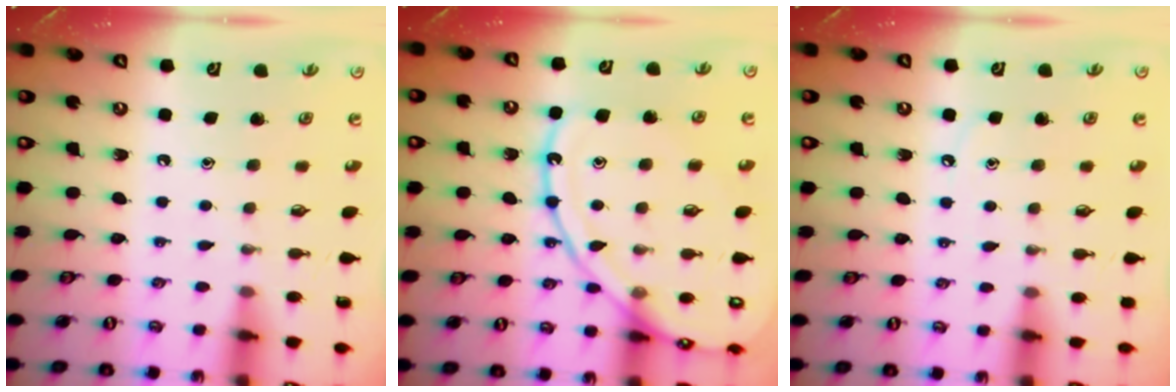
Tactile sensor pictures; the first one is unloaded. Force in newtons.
{"total": 14.8, "press": 14.7, "slide": 1.4}
{"total": 3.6, "press": 3.5, "slide": 0.5}